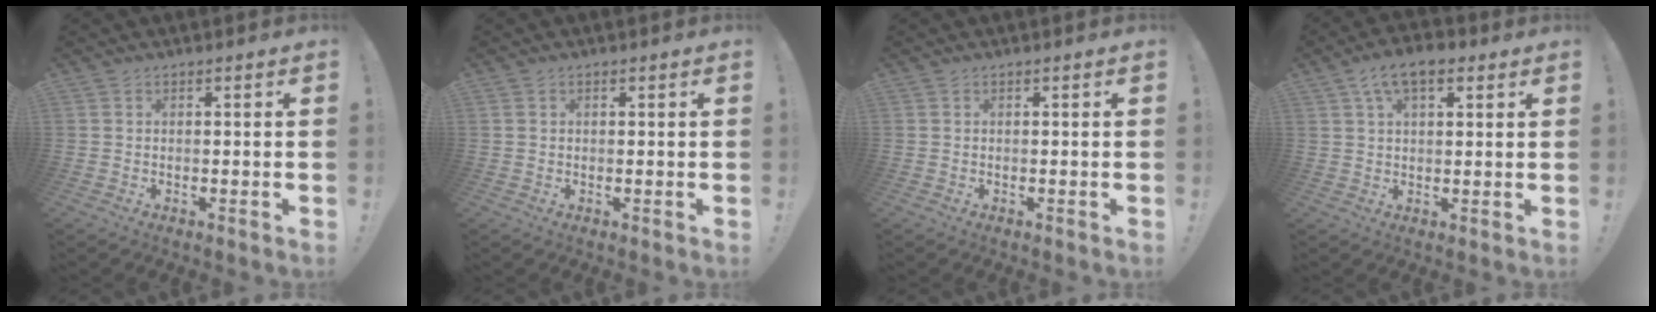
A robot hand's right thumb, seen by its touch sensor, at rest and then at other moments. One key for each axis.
{"total": 0.6, "fx": 0.2, "fy": 0.5, "fz": 0.2, "tx": -0.007, "ty": 0.005, "tz": 0.005}
{"total": 0.0}
{"total": 8.2, "fx": 4.1, "fy": 4.0, "fz": 5.8, "tx": -0.094, "ty": 0.000, "tz": 0.074}